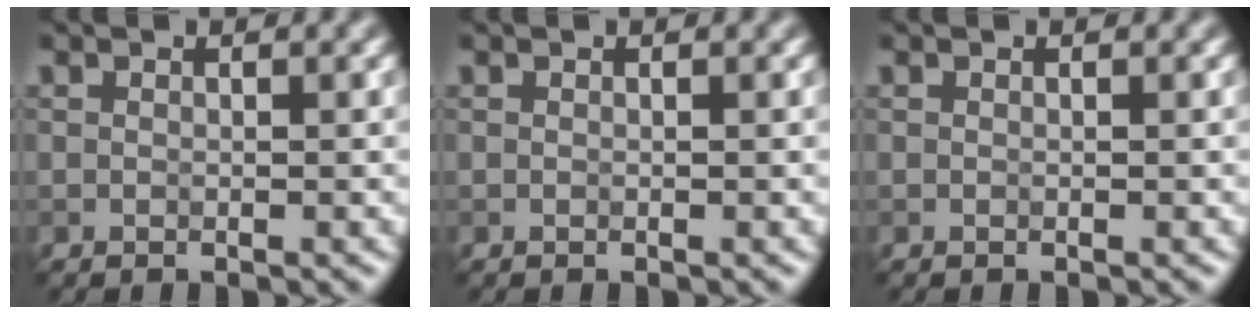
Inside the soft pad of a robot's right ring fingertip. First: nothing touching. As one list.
[{"total": 0.0}, {"total": 0.0}]